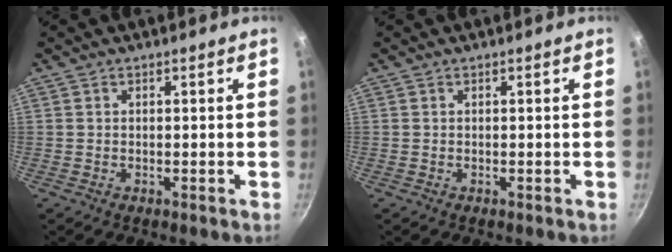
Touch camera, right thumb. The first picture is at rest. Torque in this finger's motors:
{"motor_torque": [0.00, 0.00, 0.00, 0.00, 0.00]}